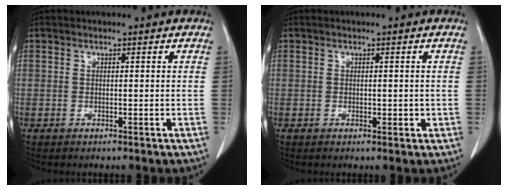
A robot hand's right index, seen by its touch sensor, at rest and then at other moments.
{"total": 1.3, "force": [0.0, 0.7, 1.0], "torque": [-0.008, 0.001, 0.005]}